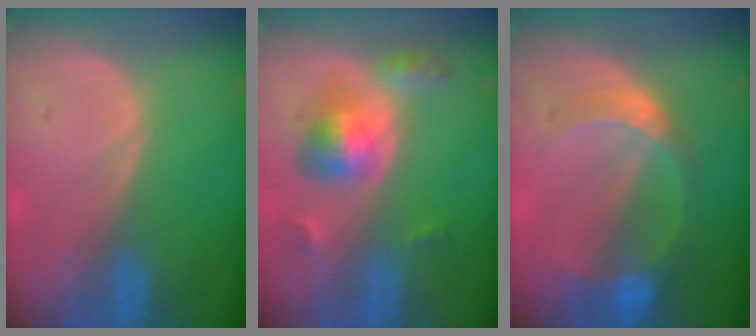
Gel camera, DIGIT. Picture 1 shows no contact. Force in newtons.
{"total": 5.9, "press": 5.6, "slide": 1.8}
{"total": 6.7, "press": 5.9, "slide": 3.2}